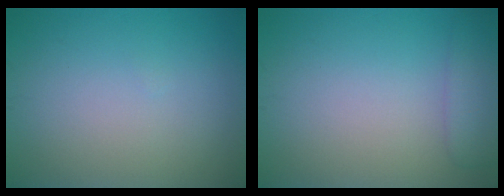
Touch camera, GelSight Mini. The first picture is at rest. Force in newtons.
{"total": 2.4, "press": 2.3, "slide": 0.3}